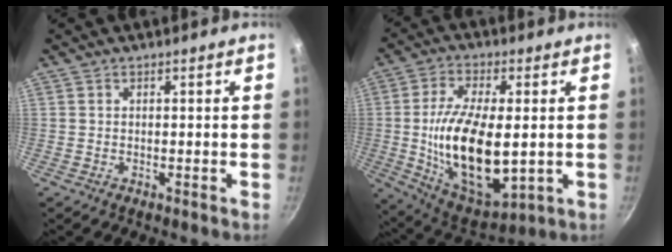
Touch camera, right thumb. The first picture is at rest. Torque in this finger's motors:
{"motor_torque": [-0.81, 1.51, 2.00, -0.35, 0.33]}